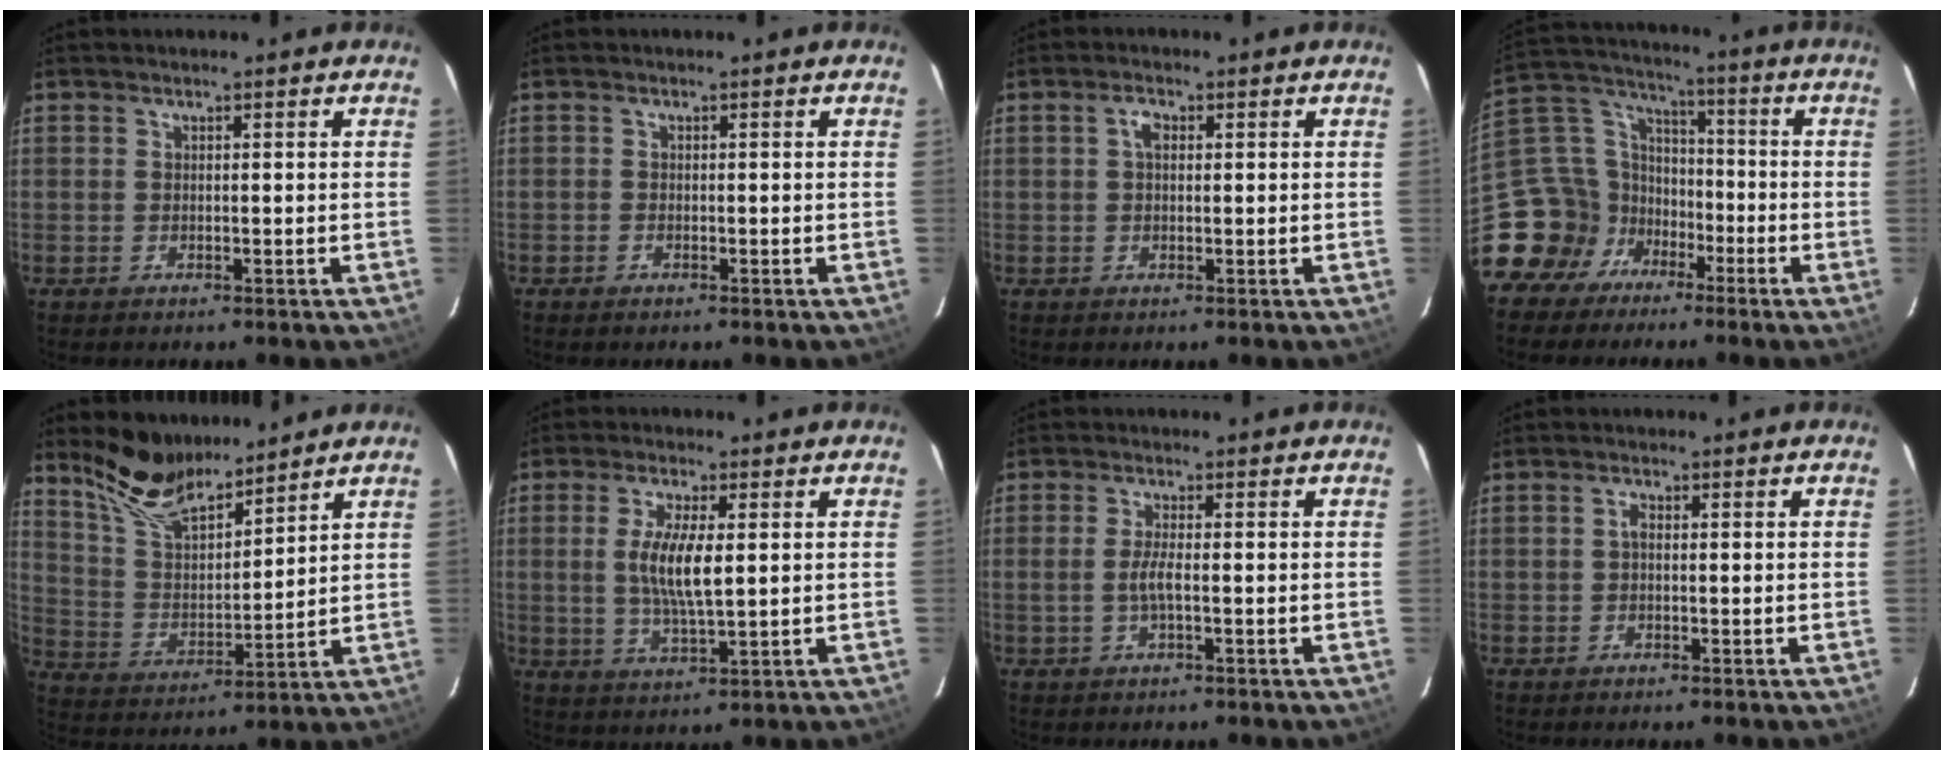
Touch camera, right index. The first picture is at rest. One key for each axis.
{"total": 0.7, "fx": -0.6, "fy": 0.4, "fz": 0.2, "tx": -0.005, "ty": 0.000, "tz": -0.012}
{"total": 2.0, "fx": 0.4, "fy": 1.2, "fz": 1.5, "tx": -0.030, "ty": 0.008, "tz": 0.007}
{"total": 13.4, "fx": -7.1, "fy": 10.5, "fz": 4.3, "tx": -0.098, "ty": 0.051, "tz": -0.125}
{"total": 12.6, "fx": 10.7, "fy": 3.7, "fz": 5.5, "tx": -0.113, "ty": 0.002, "tz": 0.207}
{"total": 7.9, "fx": 0.9, "fy": 2.0, "fz": 7.6, "tx": -0.147, "ty": -0.003, "tz": 0.020}
{"total": 2.9, "fx": -0.6, "fy": 0.3, "fz": 2.8, "tx": -0.057, "ty": -0.001, "tz": -0.012}
{"total": 1.0, "fx": -0.1, "fy": 0.6, "fz": 0.8, "tx": -0.016, "ty": 0.006, "tz": -0.004}